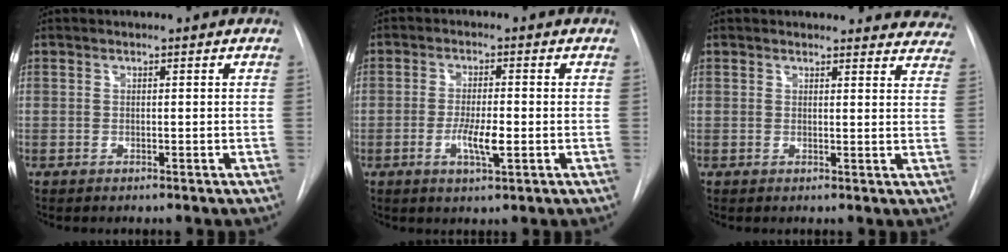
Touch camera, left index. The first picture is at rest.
{"total": 4.9, "force": [-2.0, 0.8, 4.4], "torque": [-0.082, -0.010, -0.031]}
{"total": 13.3, "force": [12.7, 3.4, 1.3], "torque": [0.022, -0.056, 0.107]}